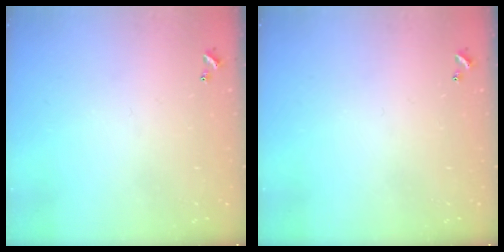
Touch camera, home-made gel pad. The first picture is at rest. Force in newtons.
{"total": 0.0}